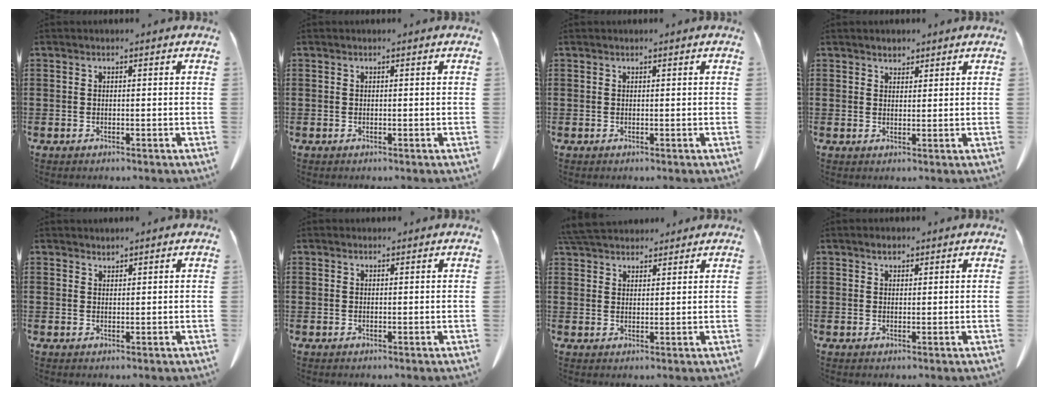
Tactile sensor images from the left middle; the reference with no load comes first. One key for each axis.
{"total": 0.0}
{"total": 0.0}
{"total": 1.8, "fx": 1.7, "fy": 0.6, "fz": 0.0, "tx": -0.005, "ty": 0.002, "tz": 0.034}
{"total": 1.3, "fx": 1.3, "fy": 0.1, "fz": -0.1, "tx": -0.001, "ty": -0.003, "tz": 0.027}
{"total": 0.6, "fx": 0.6, "fy": 0.3, "fz": 0.1, "tx": -0.003, "ty": 0.000, "tz": 0.012}
{"total": 5.3, "fx": 5.0, "fy": 1.3, "fz": 1.2, "tx": -0.037, "ty": -0.010, "tz": 0.097}
{"total": 1.7, "fx": 1.4, "fy": 0.7, "fz": 0.7, "tx": -0.010, "ty": -0.003, "tz": 0.026}